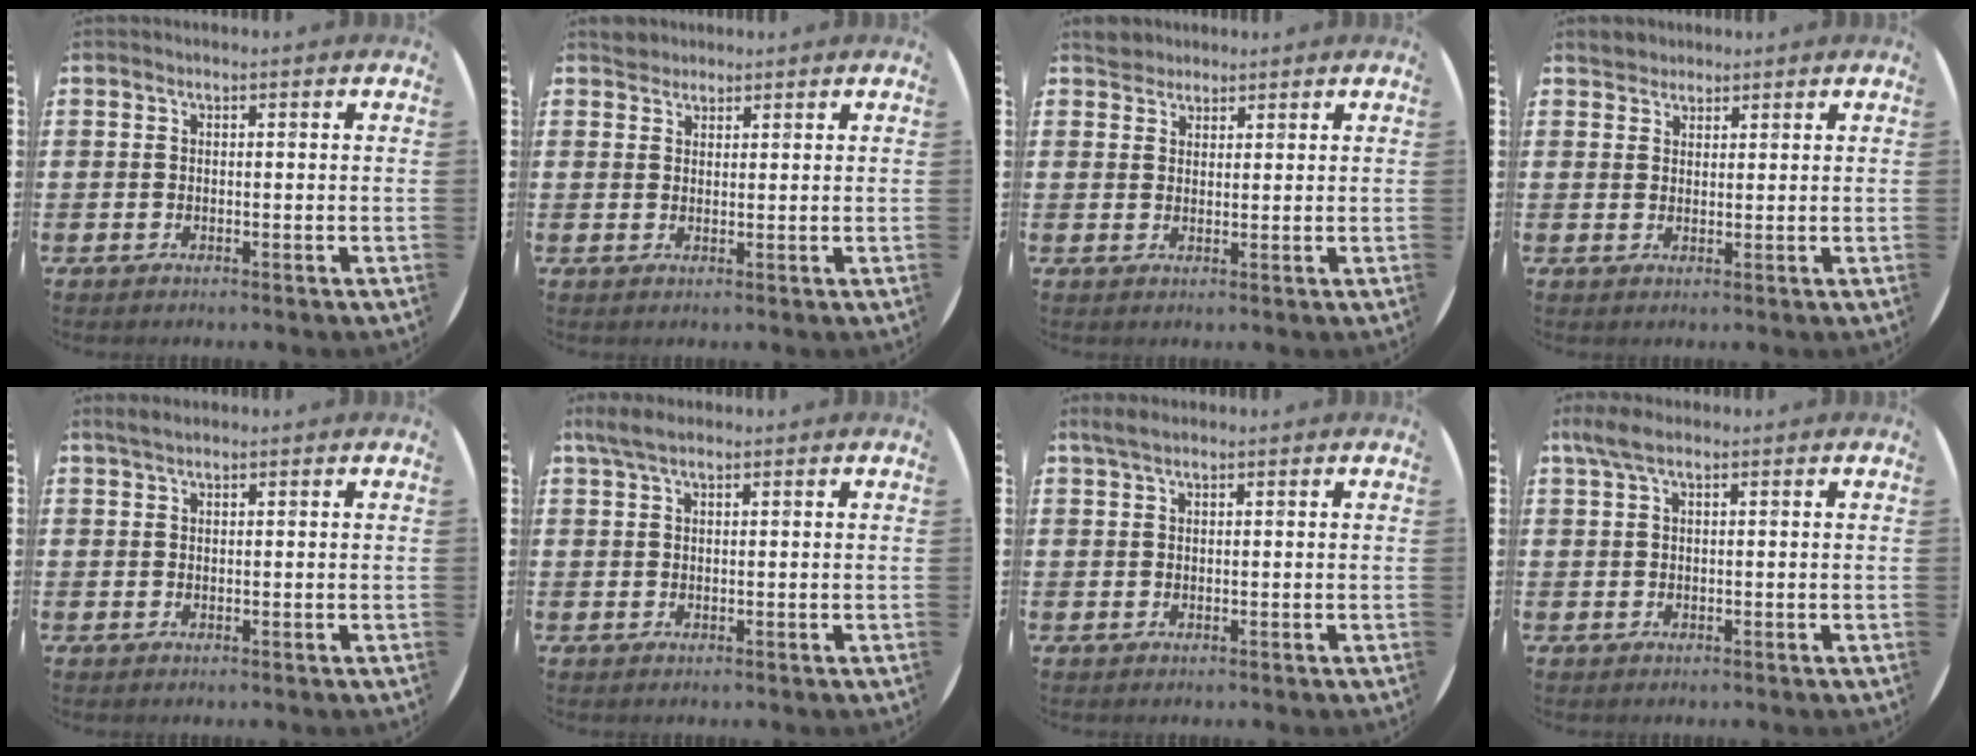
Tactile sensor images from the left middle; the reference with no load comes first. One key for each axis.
{"total": 1.8, "fx": 1.7, "fy": 0.6, "fz": -0.2, "tx": 0.007, "ty": 0.001, "tz": 0.032}
{"total": 2.5, "fx": 2.3, "fy": 1.0, "fz": -0.1, "tx": 0.004, "ty": 0.001, "tz": 0.045}
{"total": 2.1, "fx": 1.9, "fy": 0.8, "fz": -0.2, "tx": 0.008, "ty": 0.002, "tz": 0.037}
{"total": 1.3, "fx": 1.1, "fy": 0.3, "fz": 0.6, "tx": -0.014, "ty": 0.003, "tz": 0.021}
{"total": 2.5, "fx": 1.8, "fy": 0.8, "fz": 1.6, "tx": -0.035, "ty": 0.005, "tz": 0.032}
{"total": 1.7, "fx": 1.3, "fy": 0.5, "fz": 1.0, "tx": -0.022, "ty": 0.005, "tz": 0.022}
{"total": 2.4, "fx": 1.5, "fy": 0.7, "fz": 1.8, "tx": -0.039, "ty": 0.005, "tz": 0.026}